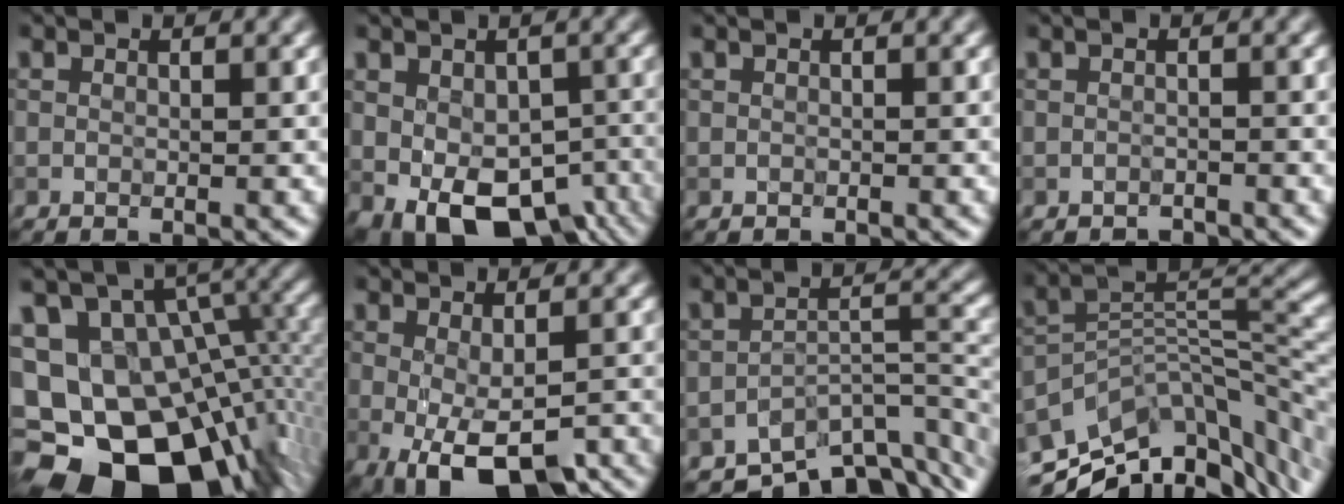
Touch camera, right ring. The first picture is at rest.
{"total": 11.0, "force": [-4.6, 6.4, 7.6], "torque": [-0.123, -0.040, -0.054]}
{"total": 0.0}
{"total": 1.1, "force": [-1.1, 0.2, 0.0], "torque": [0.000, -0.002, -0.018]}
{"total": 19.8, "force": [-6.5, 13.8, 12.6], "torque": [-0.218, -0.012, -0.065]}
{"total": 7.9, "force": [-3.3, 3.4, 6.3], "torque": [-0.110, -0.032, -0.035]}
{"total": 8.0, "force": [-6.2, 3.1, 4.0], "torque": [-0.047, -0.020, -0.094]}
{"total": 11.0, "force": [-6.4, 5.4, 7.1], "torque": [-0.139, 0.009, -0.107]}